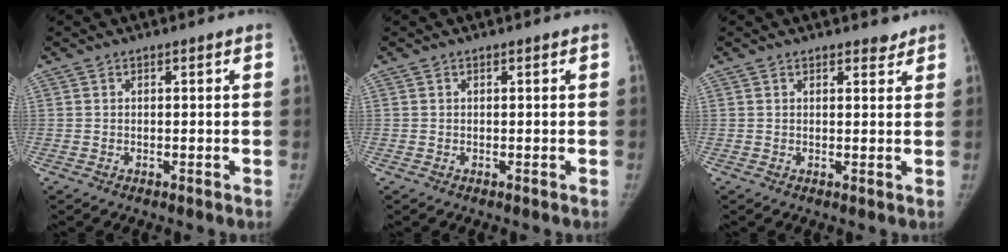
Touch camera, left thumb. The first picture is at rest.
{"total": 0.0}
{"total": 2.6, "force": [2.3, 1.1, 0.8], "torque": [0.007, -0.011, 0.027]}